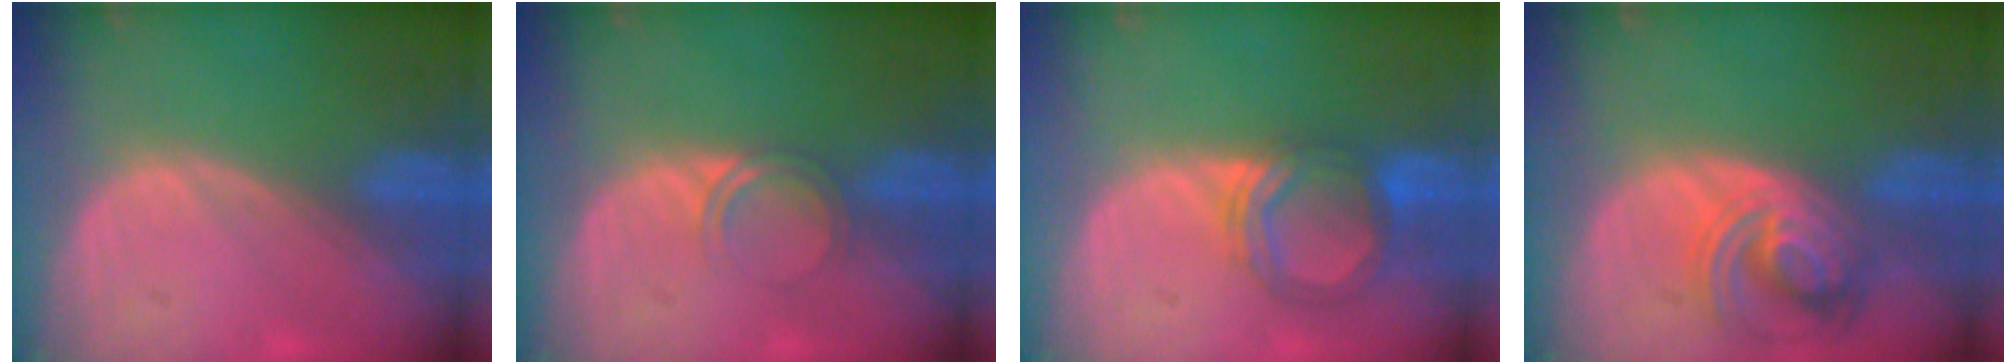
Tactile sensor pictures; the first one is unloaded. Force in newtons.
{"total": 2.4, "press": 2.4, "slide": 0.2}
{"total": 5.5, "press": 5.5, "slide": 0.7}
{"total": 7.8, "press": 6.9, "slide": 3.6}